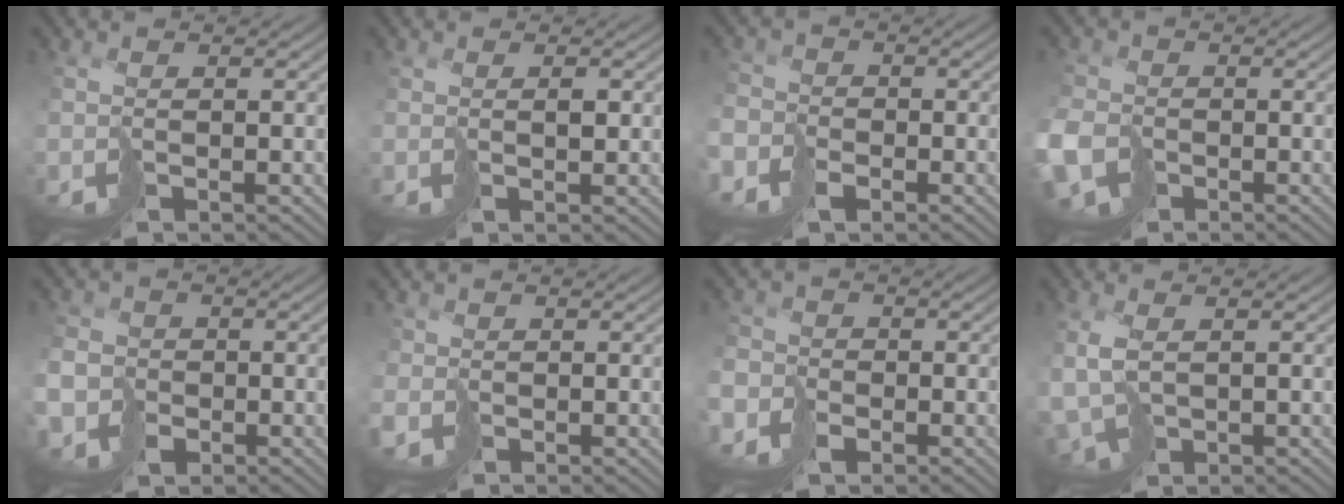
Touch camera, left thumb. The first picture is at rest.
{"total": 1.2, "force": [0.8, 0.4, 0.8], "torque": [-0.013, 0.002, 0.019]}
{"total": 4.3, "force": [-2.9, 2.9, 1.2], "torque": [-0.025, -0.007, -0.065]}
{"total": 6.9, "force": [-3.0, 4.8, 3.9], "torque": [-0.113, -0.024, -0.059]}
{"total": 6.9, "force": [-3.1, 5.7, 2.3], "torque": [-0.064, -0.033, -0.075]}
{"total": 1.3, "force": [-0.6, 1.2, 0.0], "torque": [0.007, -0.005, -0.013]}
{"total": 4.2, "force": [-2.8, 3.0, 1.0], "torque": [-0.021, -0.006, -0.066]}
{"total": 4.7, "force": [-0.6, 2.6, 3.8], "torque": [-0.102, -0.012, -0.005]}